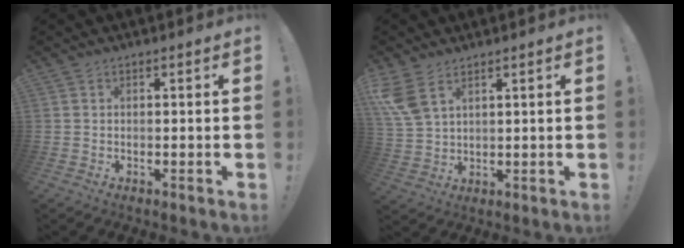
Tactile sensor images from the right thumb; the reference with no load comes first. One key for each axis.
{"total": 7.8, "fx": 4.5, "fy": 4.1, "fz": 4.9, "tx": -0.110, "ty": -0.016, "tz": 0.090}